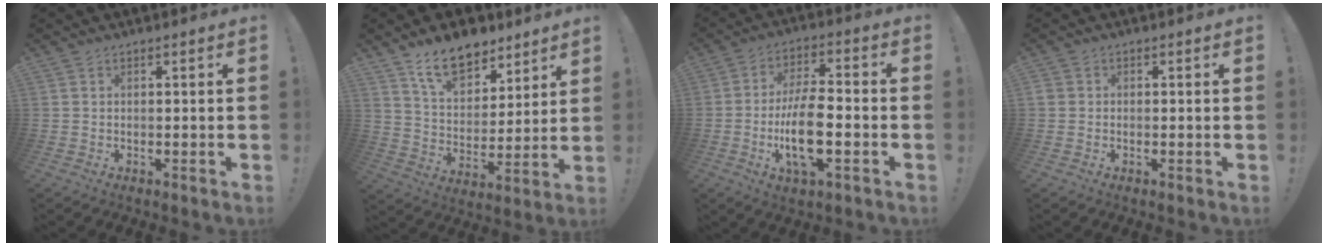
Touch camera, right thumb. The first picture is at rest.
{"total": 14.5, "force": [10.3, 8.0, 6.3], "torque": [-0.107, -0.060, 0.191]}
{"total": 14.2, "force": [-3.4, 5.2, 12.7], "torque": [-0.249, 0.002, -0.061]}
{"total": 1.4, "force": [-0.2, 1.3, 0.4], "torque": [-0.012, 0.006, -0.003]}